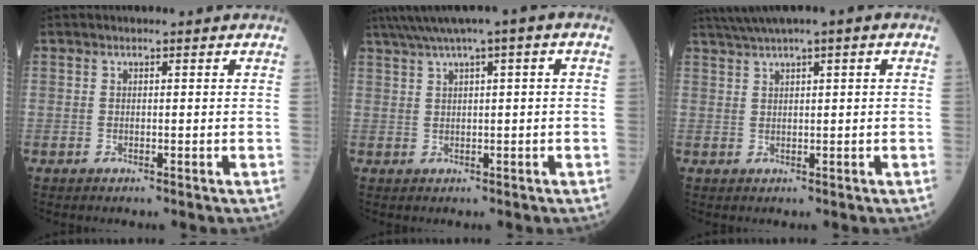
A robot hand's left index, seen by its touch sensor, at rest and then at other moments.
{"total": 6.5, "force": [3.5, 0.0, 5.5], "torque": [-0.102, 0.032, 0.062]}
{"total": 5.1, "force": [3.2, -0.2, 4.0], "torque": [-0.080, 0.026, 0.061]}